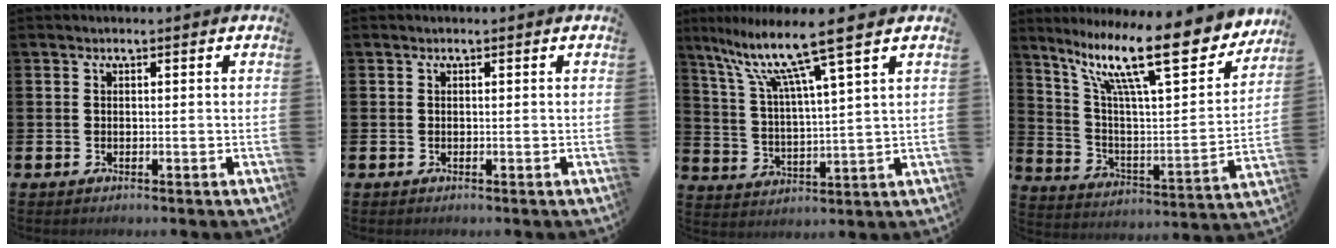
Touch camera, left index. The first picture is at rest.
{"total": 0.0}
{"total": 10.3, "force": [8.1, 0.2, 6.3], "torque": [-0.148, -0.041, 0.133]}
{"total": 16.6, "force": [11.5, 3.8, 11.4], "torque": [-0.219, -0.070, 0.183]}